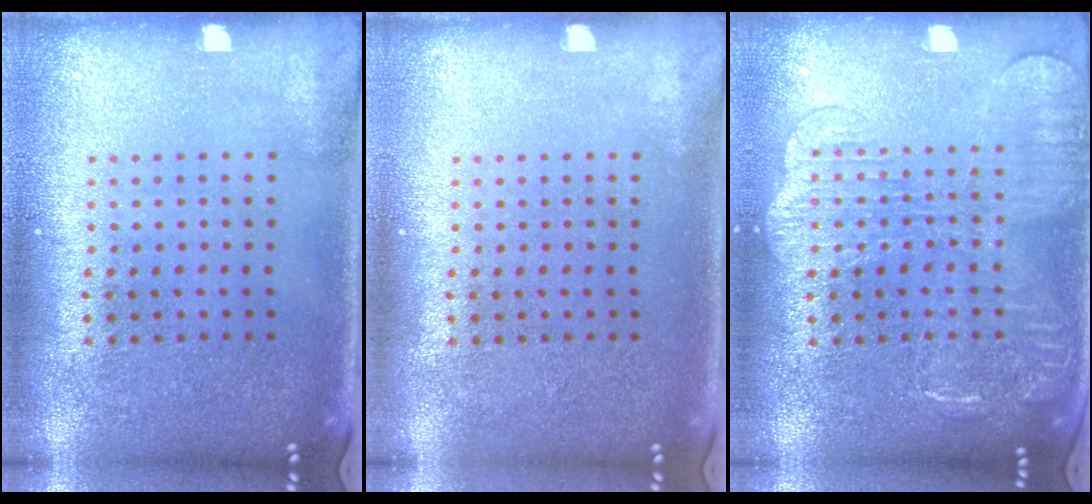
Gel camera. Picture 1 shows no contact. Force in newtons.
{"total": 0.0}
{"total": 2.2, "press": 2.1, "slide": 0.5}